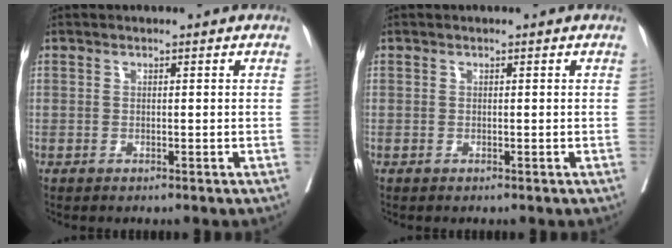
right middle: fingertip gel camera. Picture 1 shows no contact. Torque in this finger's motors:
{"motor_torque": [0.16, -0.10, 0.04, 0.00]}